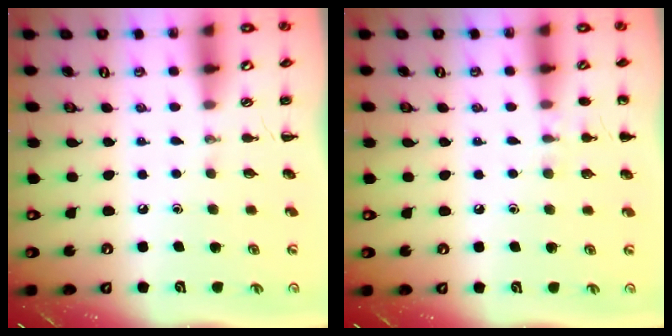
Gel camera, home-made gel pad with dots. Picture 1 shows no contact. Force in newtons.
{"total": 6.3, "press": 6.0, "slide": 2.0}